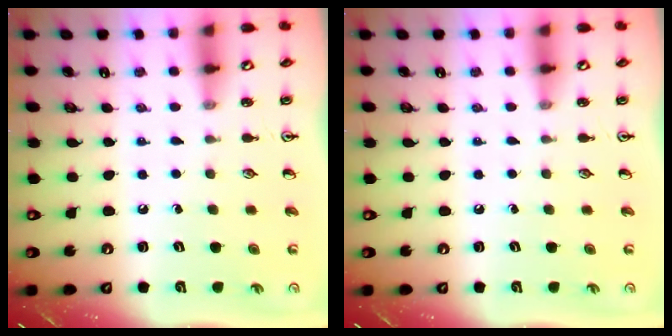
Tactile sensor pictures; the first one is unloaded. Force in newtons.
{"total": 0.0}